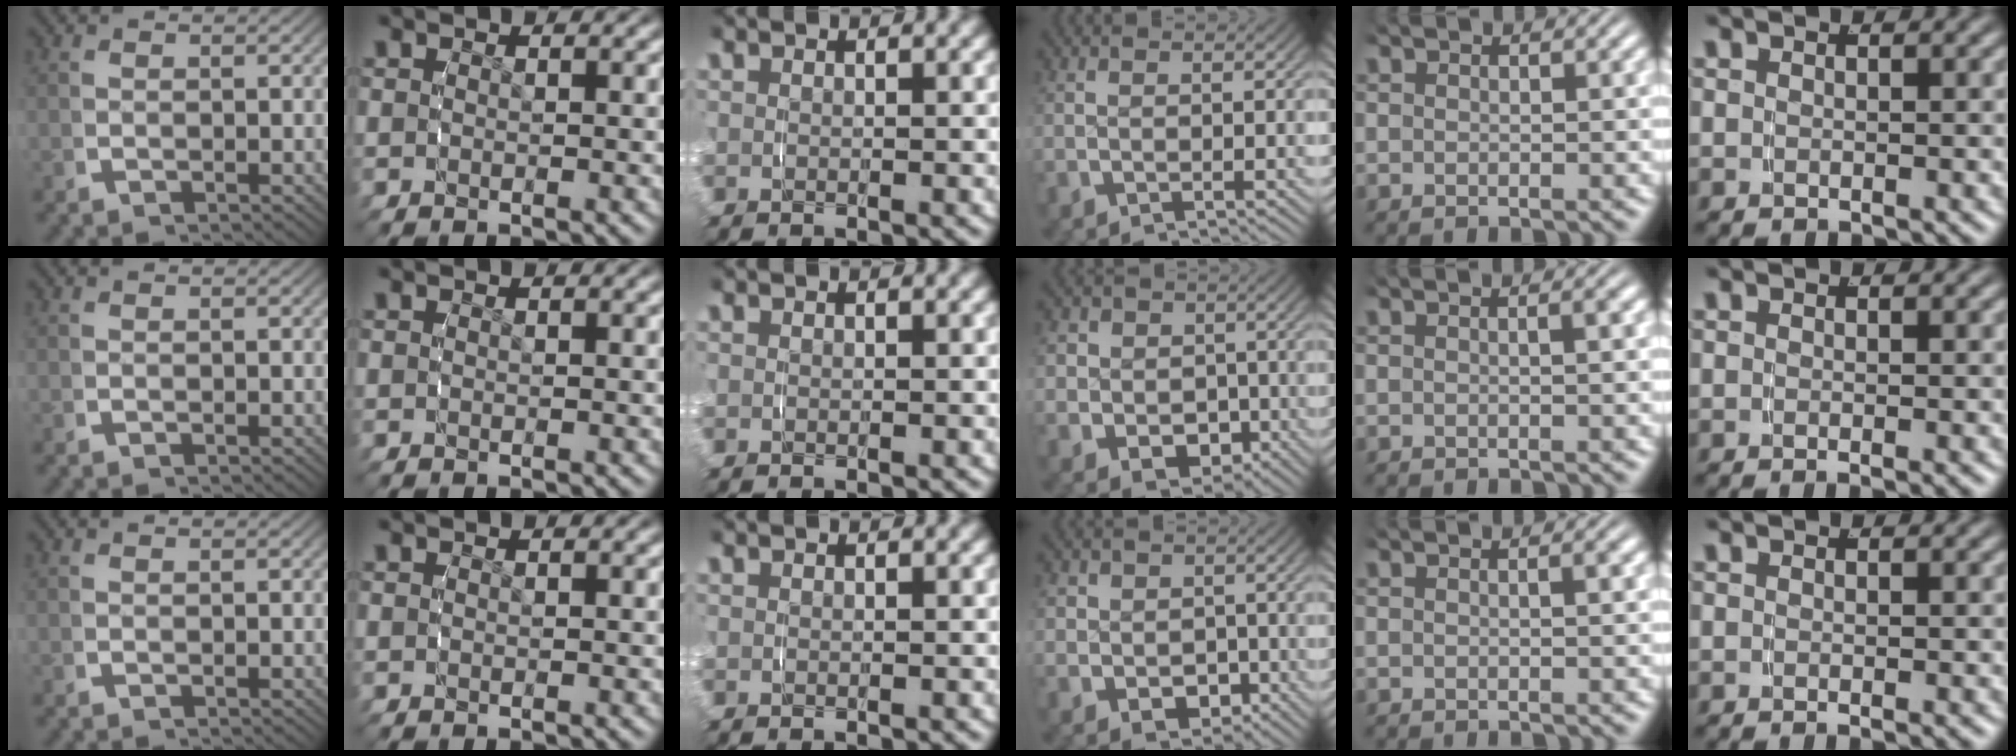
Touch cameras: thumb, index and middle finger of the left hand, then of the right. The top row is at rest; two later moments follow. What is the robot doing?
{"motion": "grasp_and_lifting", "object": "paper towel"}